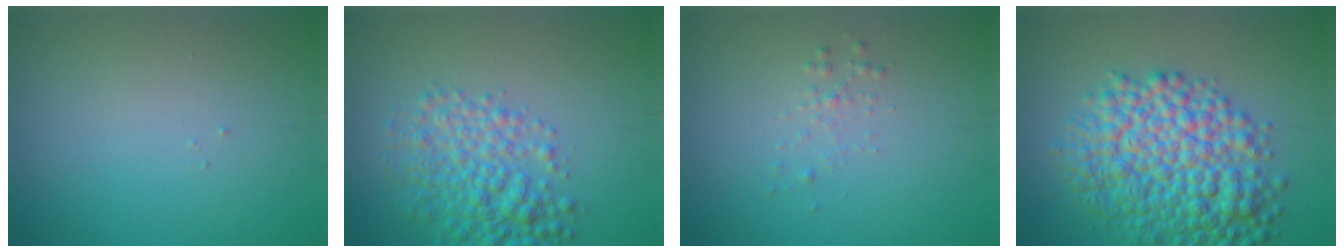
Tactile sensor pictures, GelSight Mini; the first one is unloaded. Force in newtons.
{"total": 4.9, "press": 4.9, "slide": 0.1}
{"total": 0.9, "press": 0.9, "slide": 0.0}
{"total": 9.8, "press": 9.8, "slide": 0.1}